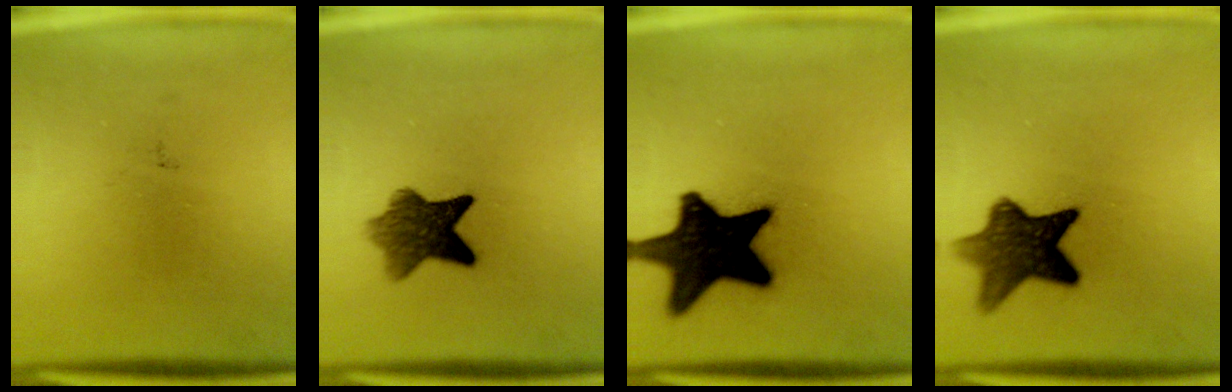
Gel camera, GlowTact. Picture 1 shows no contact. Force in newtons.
{"total": 7.1}
{"total": 18.5}
{"total": 9.6}